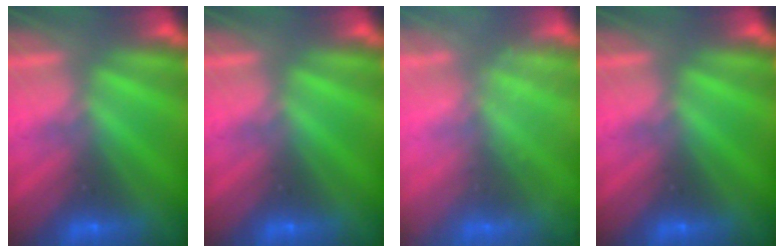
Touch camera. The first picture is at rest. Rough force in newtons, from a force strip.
{"total": 0.0}
{"total": 2.4}
{"total": 0.0}